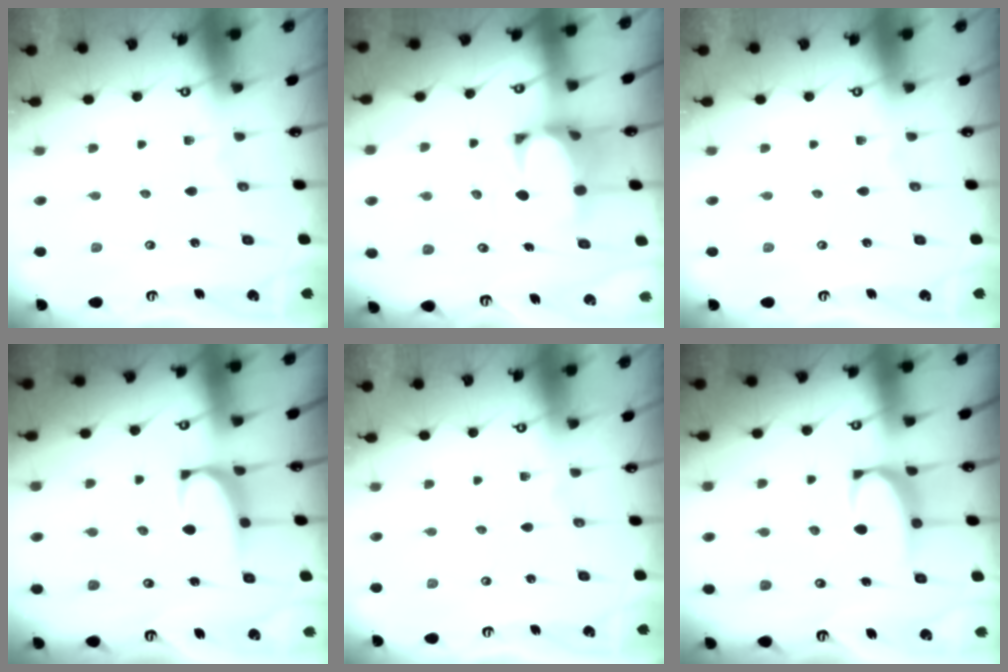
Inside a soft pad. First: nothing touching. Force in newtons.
{"total": 2.6, "press": 2.4, "slide": 1.1}
{"total": 0.0}
{"total": 1.5, "press": 1.2, "slide": 0.8}
{"total": 0.0}
{"total": 2.2, "press": 2.1, "slide": 0.6}